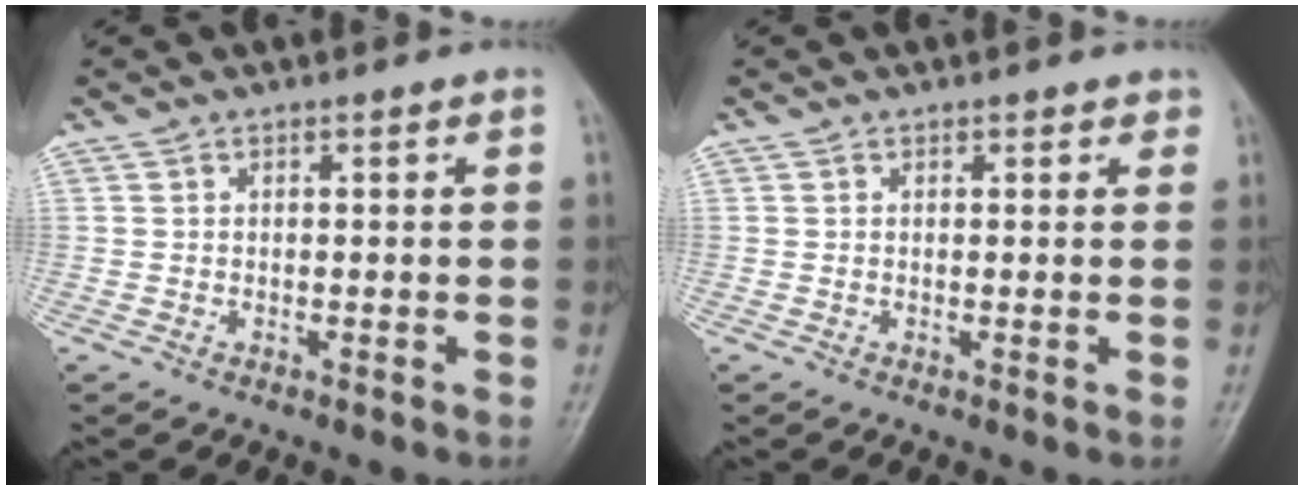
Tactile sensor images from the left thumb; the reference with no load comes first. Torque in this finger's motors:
{"motor_torque": [-0.09, 0.00, -0.35, 0.06, -0.02]}